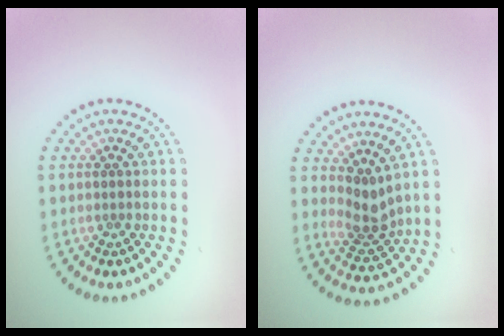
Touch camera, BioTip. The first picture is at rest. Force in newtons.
{"total": 2.7, "press": 2.1, "slide": 1.8}